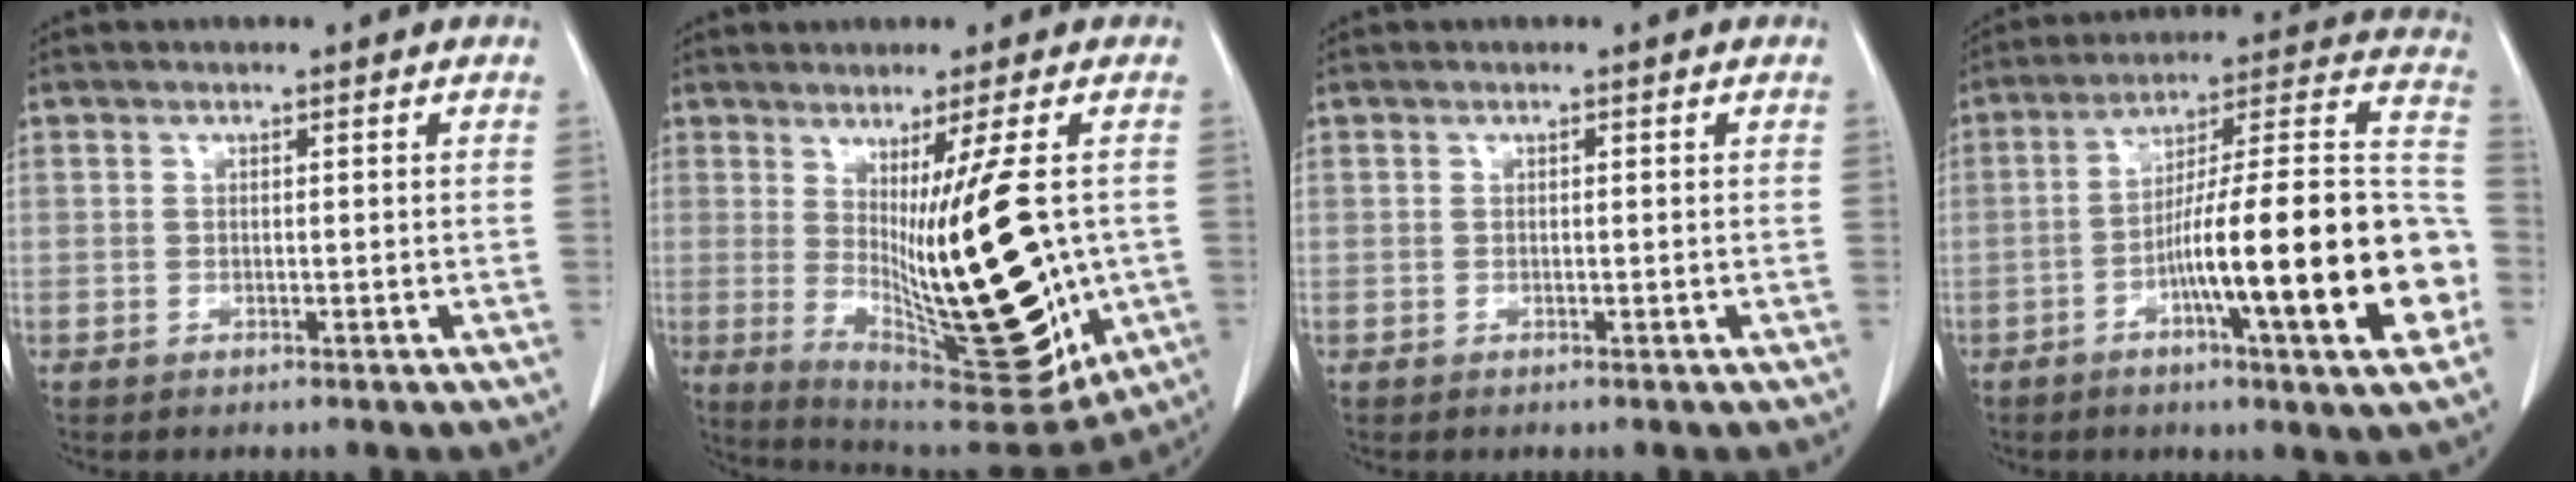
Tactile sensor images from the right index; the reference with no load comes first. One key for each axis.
{"total": 20.1, "fx": -0.8, "fy": 3.7, "fz": 19.7, "tx": -0.296, "ty": -0.038, "tz": 0.010}
{"total": 0.0}
{"total": 23.8, "fx": -6.6, "fy": 1.8, "fz": 22.8, "tx": -0.277, "ty": 0.014, "tz": -0.101}